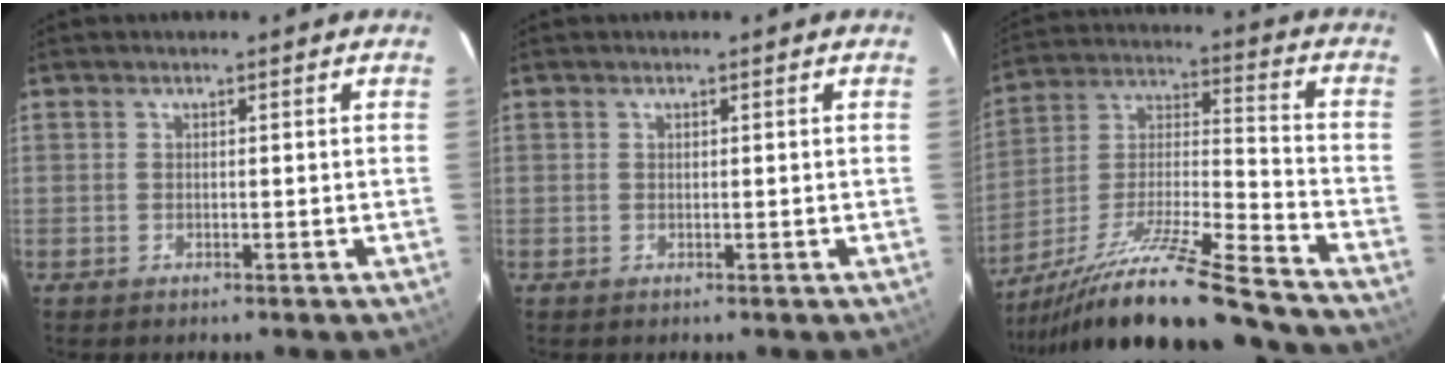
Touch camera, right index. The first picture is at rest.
{"total": 0.0}
{"total": 24.6, "force": [-20.3, 1.4, 13.8], "torque": [-0.228, -0.032, -0.331]}